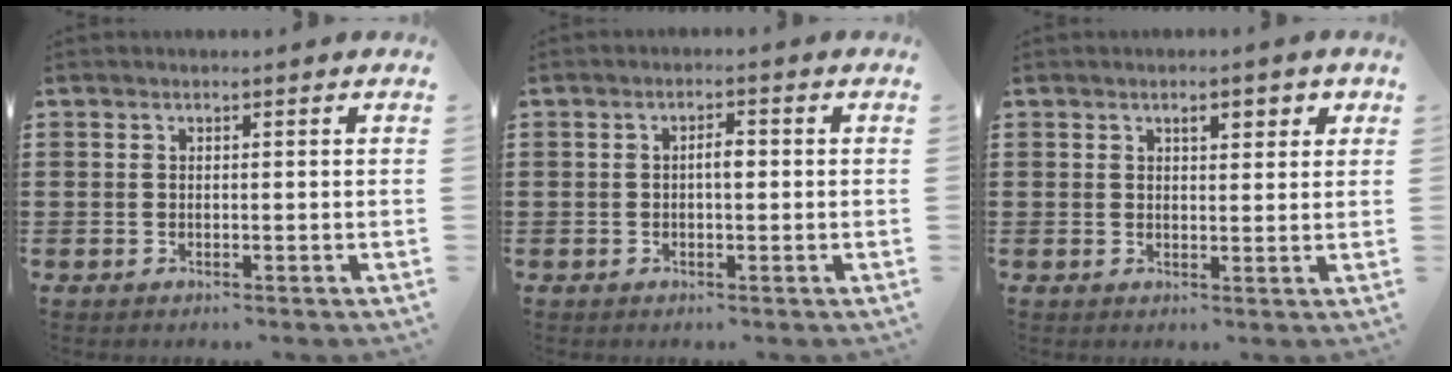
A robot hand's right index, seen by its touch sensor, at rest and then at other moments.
{"total": 2.2, "force": [-0.1, 0.7, 2.1], "torque": [-0.038, 0.004, -0.004]}
{"total": 2.6, "force": [1.2, 1.0, 2.1], "torque": [-0.028, -0.001, 0.015]}